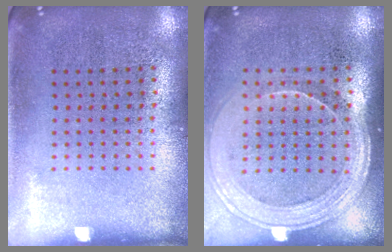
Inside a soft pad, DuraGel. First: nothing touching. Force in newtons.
{"total": 1.9, "press": 1.6, "slide": 1.0}